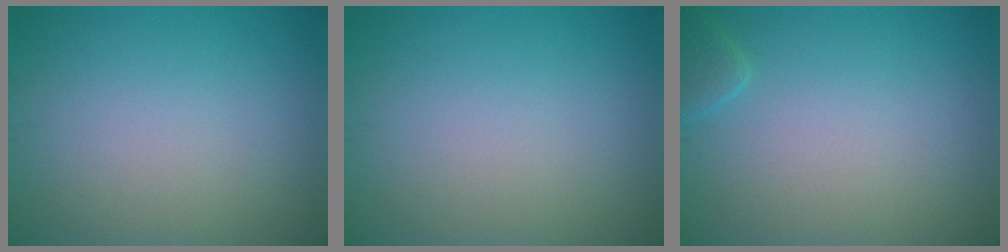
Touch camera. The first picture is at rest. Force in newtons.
{"total": 0.0}
{"total": 1.3, "press": 1.3, "slide": 0.1}